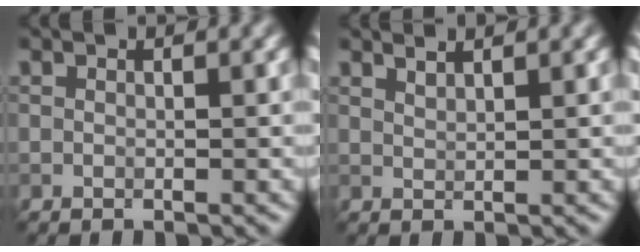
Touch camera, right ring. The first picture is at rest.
{"total": 1.3, "force": [1.1, 0.3, 0.5], "torque": [-0.002, 0.002, 0.018]}